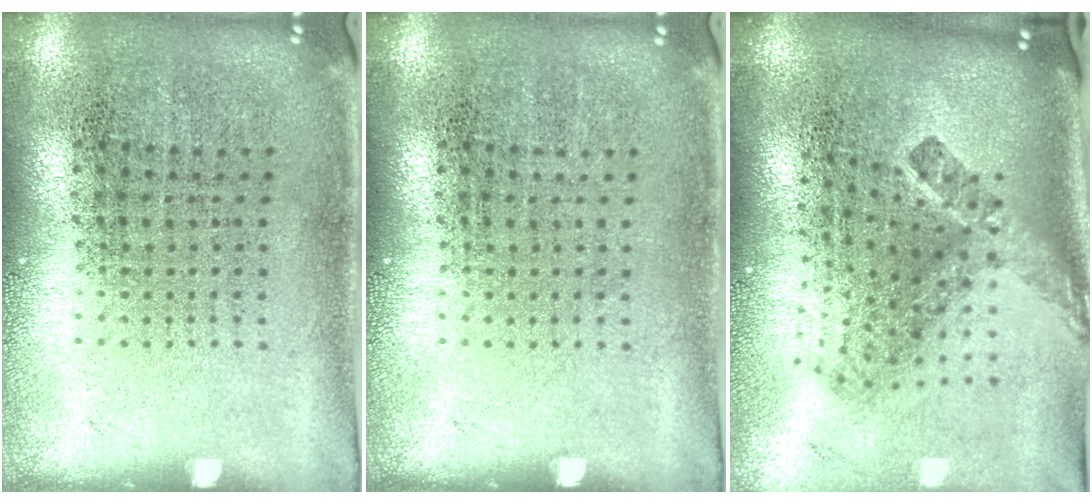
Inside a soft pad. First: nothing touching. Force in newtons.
{"total": 0.0}
{"total": 2.6, "press": 1.6, "slide": 2.1}